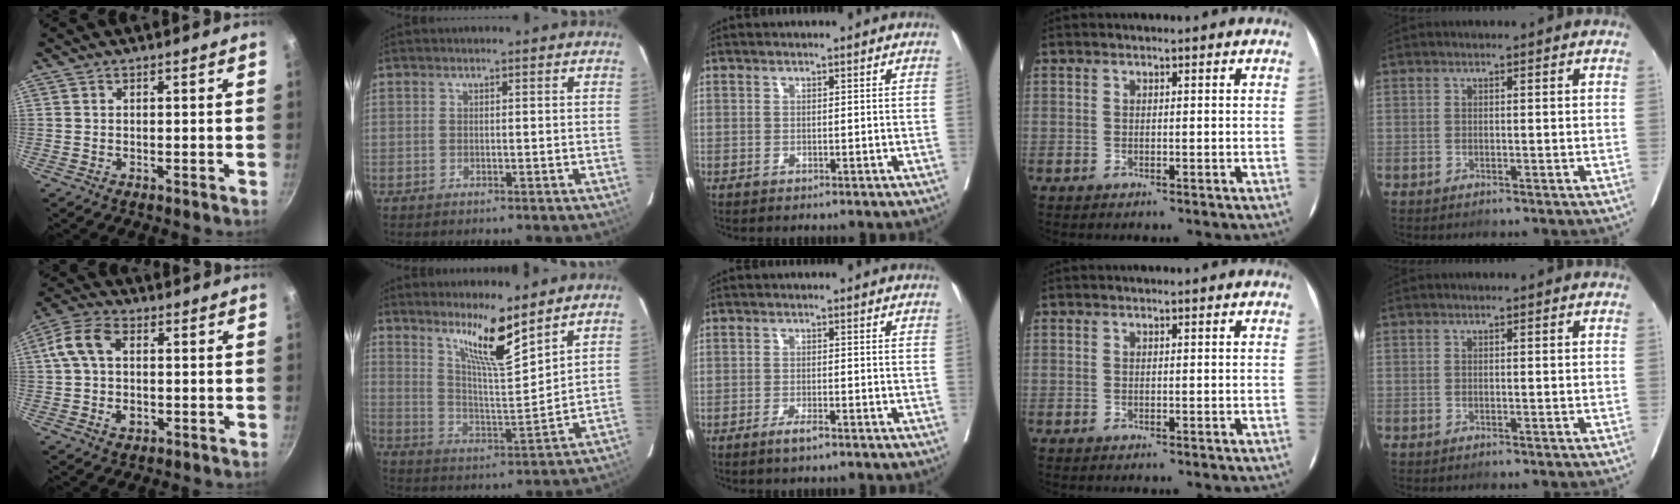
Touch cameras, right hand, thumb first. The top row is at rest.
{"thumb": {"total": 9.6, "force": [0.6, 6.4, 7.2], "torque": [-0.137, 0.019, 0.010]}, "index": {"total": 10.0, "force": [7.2, 0.4, 6.9], "torque": [-0.123, -0.018, 0.133]}, "middle": {"total": 2.2, "force": [-1.5, 0.3, 1.5], "torque": [-0.030, -0.002, -0.027]}}